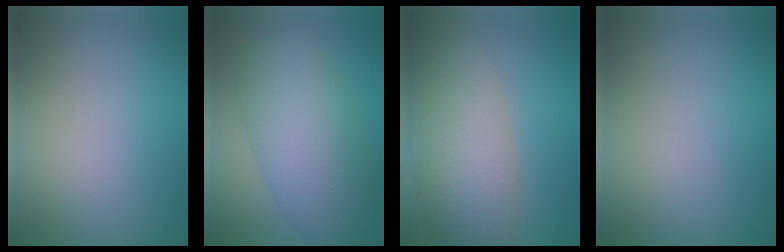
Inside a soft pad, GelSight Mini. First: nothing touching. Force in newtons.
{"total": 8.4, "press": 8.4, "slide": 0.0}
{"total": 6.9, "press": 6.9, "slide": 0.3}
{"total": 0.0}